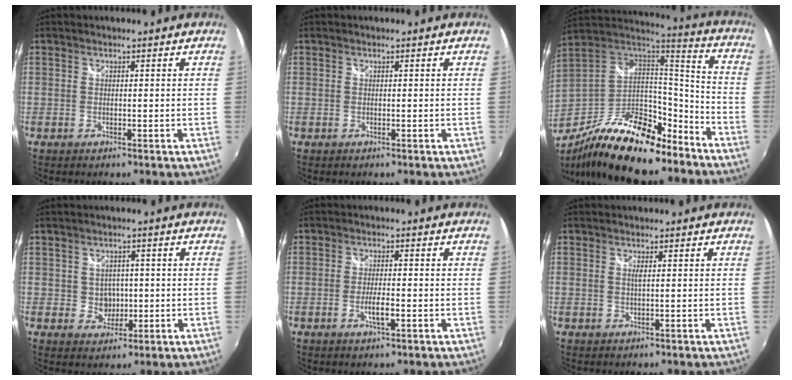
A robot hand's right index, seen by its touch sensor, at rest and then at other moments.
{"total": 0.0}
{"total": 26.8, "force": [-18.8, 10.3, 16.2], "torque": [-0.298, -0.019, -0.306]}
{"total": 3.4, "force": [-0.1, 3.3, 0.9], "torque": [-0.017, 0.006, 0.004]}
{"total": 3.2, "force": [-1.2, 0.5, 2.9], "torque": [-0.056, -0.006, -0.022]}
{"total": 0.8, "force": [0.2, -0.2, 0.8], "torque": [-0.015, 0.000, 0.002]}